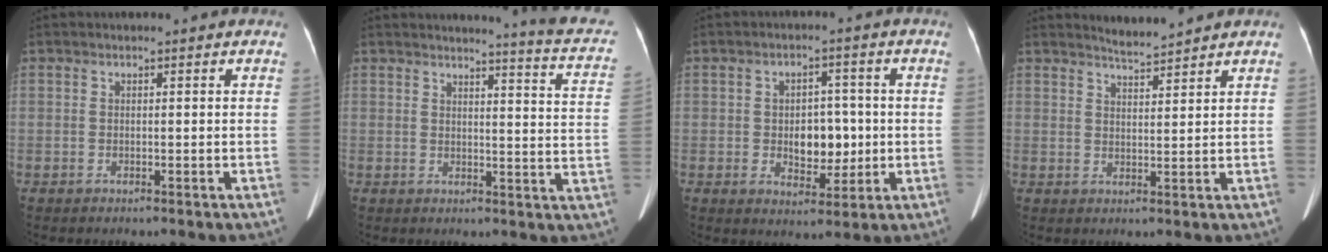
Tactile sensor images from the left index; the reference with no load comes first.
{"total": 10.8, "force": [9.8, -0.2, 4.5], "torque": [-0.048, -0.053, 0.086]}
{"total": 6.3, "force": [-0.4, 3.9, 4.9], "torque": [-0.074, 0.008, 0.003]}
{"total": 3.3, "force": [3.2, -0.5, 0.4], "torque": [-0.012, 0.000, 0.060]}